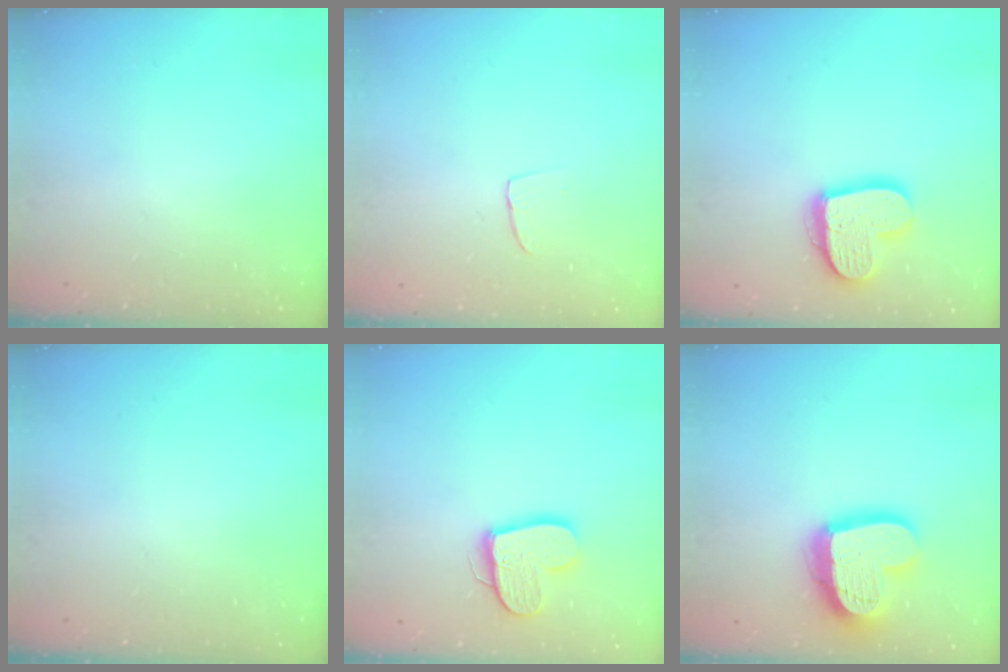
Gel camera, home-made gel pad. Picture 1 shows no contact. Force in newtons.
{"total": 2.9, "press": 2.9, "slide": 0.2}
{"total": 16.6, "press": 16.6, "slide": 1.4}
{"total": 0.0}
{"total": 12.9, "press": 12.9, "slide": 1.0}
{"total": 21.4, "press": 21.3, "slide": 2.1}